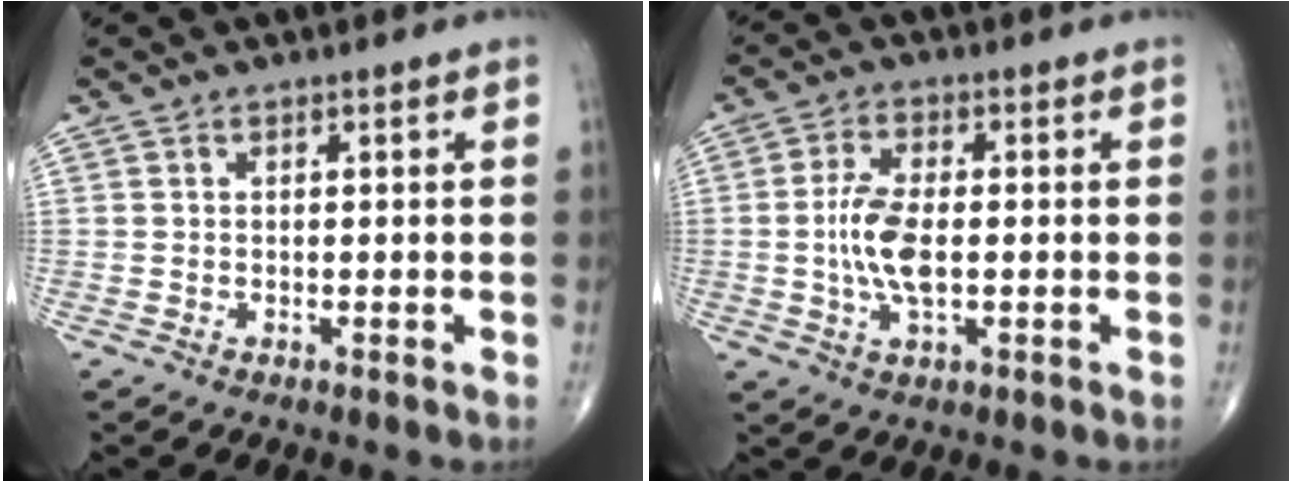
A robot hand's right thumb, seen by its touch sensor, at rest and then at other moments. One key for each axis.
{"total": 7.8, "fx": -0.6, "fy": 3.4, "fz": 7.0, "tx": -0.148, "ty": 0.003, "tz": -0.014}